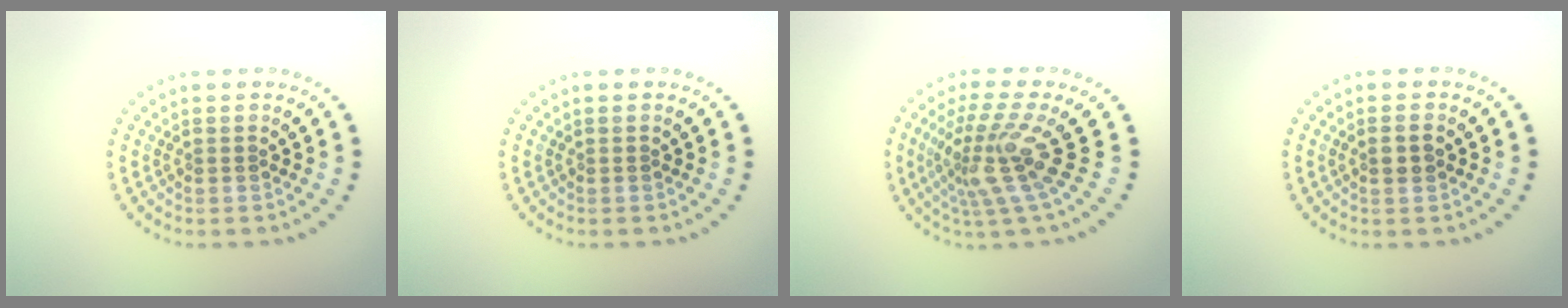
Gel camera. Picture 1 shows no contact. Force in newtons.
{"total": 0.0}
{"total": 4.5, "press": 3.0, "slide": 3.3}
{"total": 1.5, "press": 1.4, "slide": 0.4}